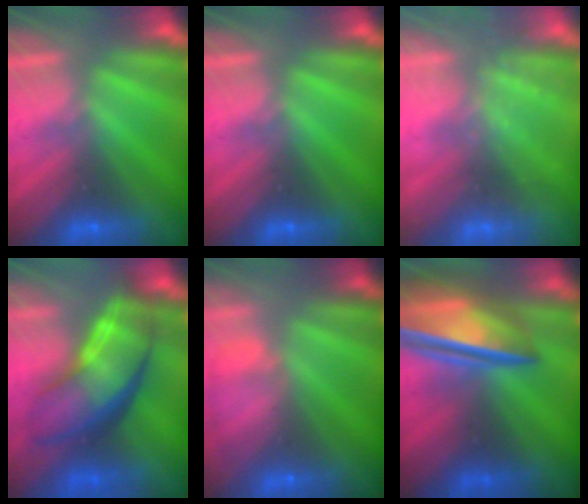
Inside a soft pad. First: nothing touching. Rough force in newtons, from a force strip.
{"total": 0.0}
{"total": 2.4}
{"total": 7.9}
{"total": 8.3}
{"total": 8.1}